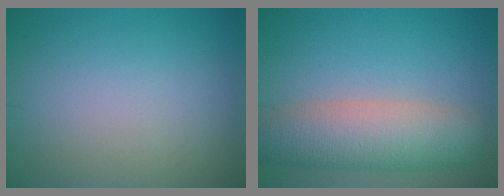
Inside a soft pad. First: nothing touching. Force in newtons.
{"total": 6.8, "press": 6.8, "slide": 0.4}